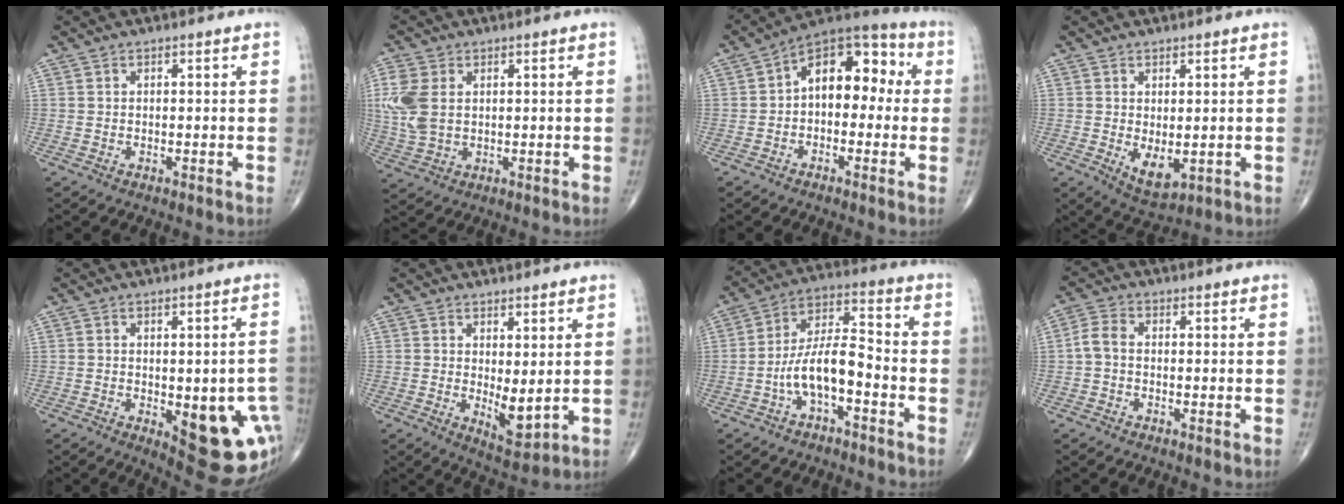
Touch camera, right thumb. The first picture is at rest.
{"total": 8.2, "force": [1.5, 5.5, 5.9], "torque": [-0.149, 0.004, 0.036]}
{"total": 12.7, "force": [0.5, 8.0, 9.8], "torque": [-0.106, 0.044, -0.012]}
{"total": 5.2, "force": [-0.5, 2.7, 4.5], "torque": [-0.063, -0.013, 0.007]}
{"total": 16.0, "force": [-4.1, 6.4, 14.1], "torque": [-0.124, 0.007, -0.025]}
{"total": 5.3, "force": [0.4, 2.2, 4.8], "torque": [-0.066, -0.020, 0.015]}
{"total": 10.1, "force": [-3.8, 3.9, 8.5], "torque": [-0.157, 0.049, -0.074]}
{"total": 3.3, "force": [-0.5, 2.1, 2.5], "torque": [-0.051, 0.010, -0.019]}